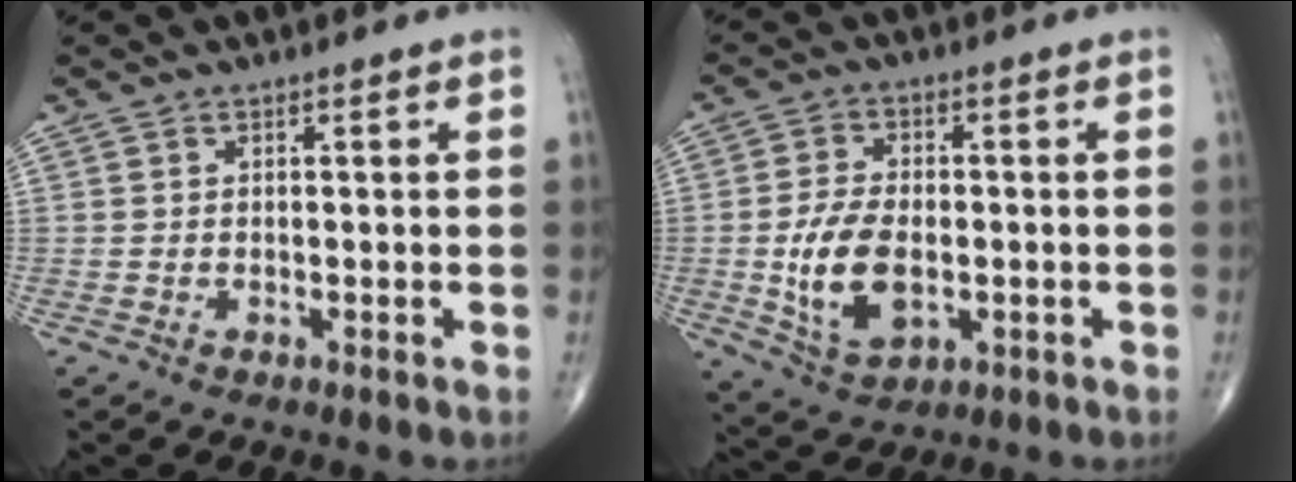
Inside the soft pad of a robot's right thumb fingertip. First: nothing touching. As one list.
[{"total": 11.1, "force": [-1.7, 6.5, 8.9], "torque": [-0.161, -0.002, -0.024]}]